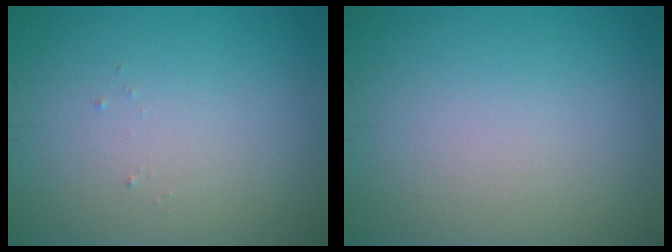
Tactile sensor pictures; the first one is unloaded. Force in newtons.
{"total": 0.0}